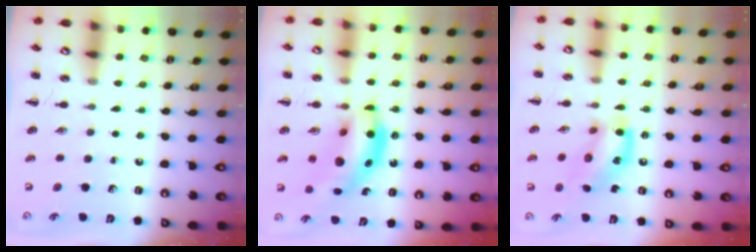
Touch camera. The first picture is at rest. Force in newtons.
{"total": 12.0, "press": 11.7, "slide": 2.9}
{"total": 12.9, "press": 12.8, "slide": 1.9}